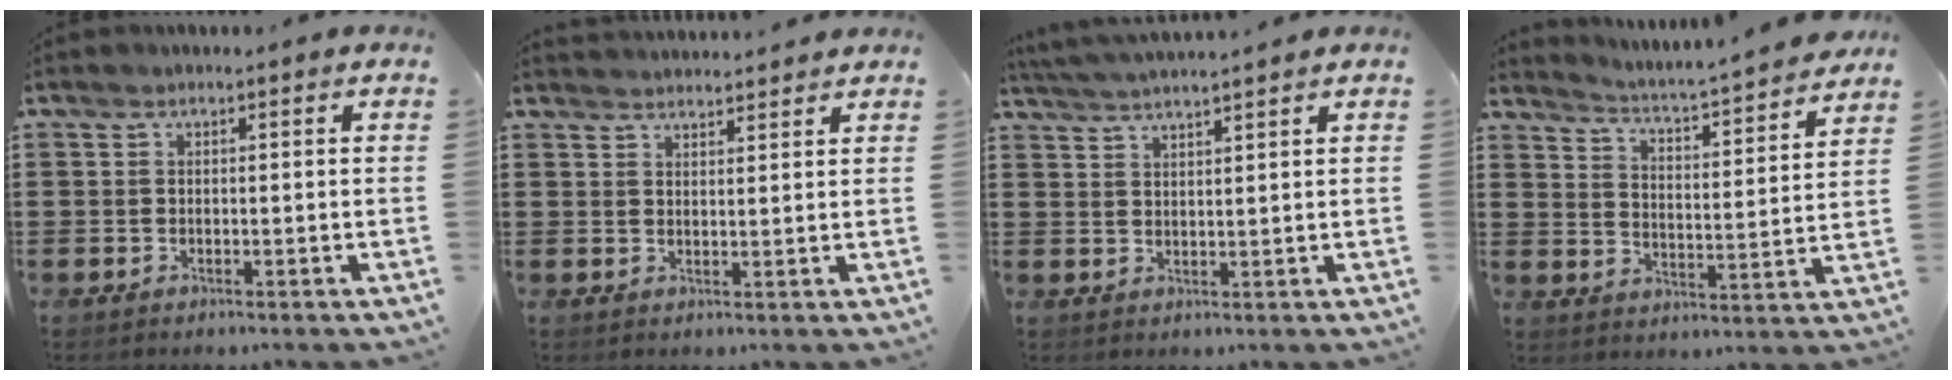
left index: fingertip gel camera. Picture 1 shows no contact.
{"total": 2.3, "force": [2.2, -0.1, -0.4], "torque": [0.002, -0.004, 0.044]}
{"total": 3.2, "force": [3.1, -0.7, 0.5], "torque": [-0.020, -0.010, 0.056]}
{"total": 3.6, "force": [3.5, -0.6, 0.8], "torque": [-0.036, -0.039, 0.050]}